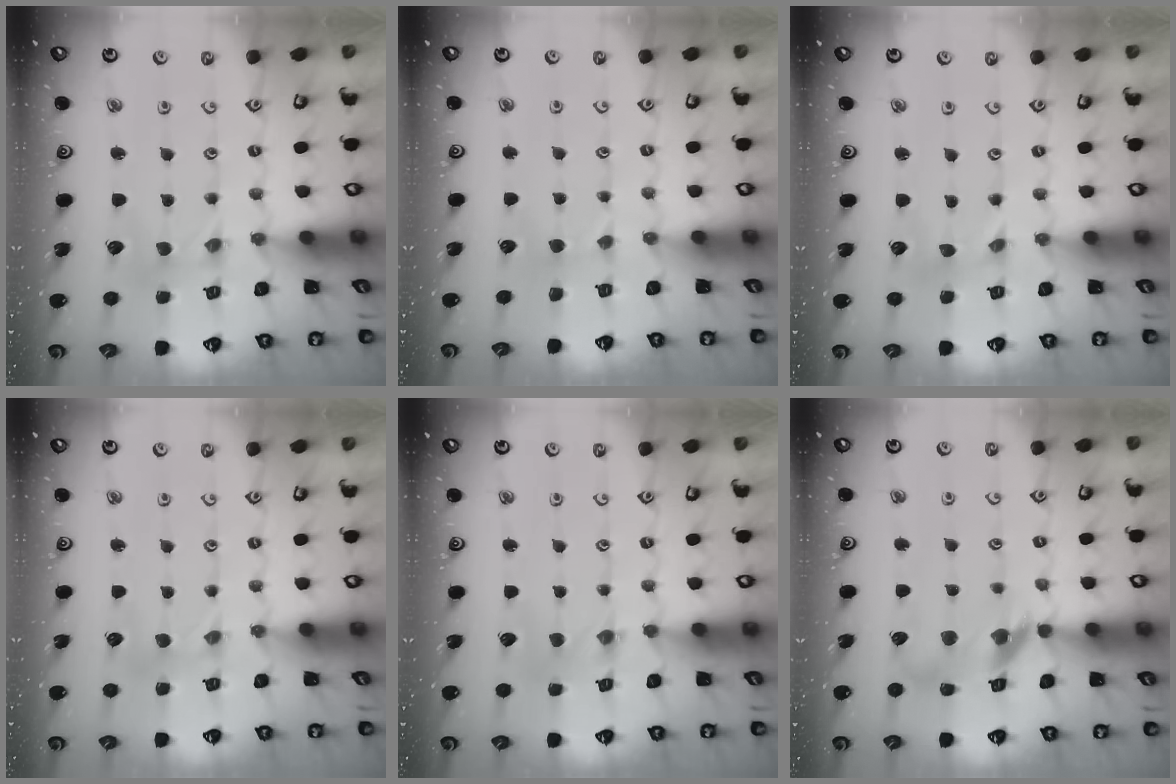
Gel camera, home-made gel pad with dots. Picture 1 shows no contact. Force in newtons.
{"total": 1.5, "press": 1.5, "slide": 0.2}
{"total": 0.0}
{"total": 2.3, "press": 2.3, "slide": 0.2}
{"total": 0.8, "press": 0.7, "slide": 0.1}
{"total": 12.6, "press": 12.5, "slide": 1.5}